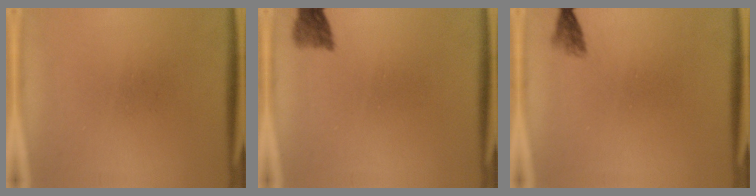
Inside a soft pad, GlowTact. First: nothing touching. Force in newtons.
{"total": 2.5}
{"total": 1.5}